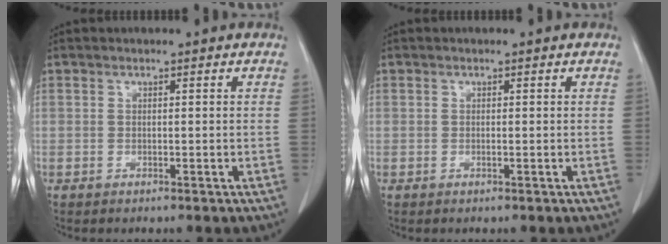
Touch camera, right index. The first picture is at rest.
{"total": 0.0}